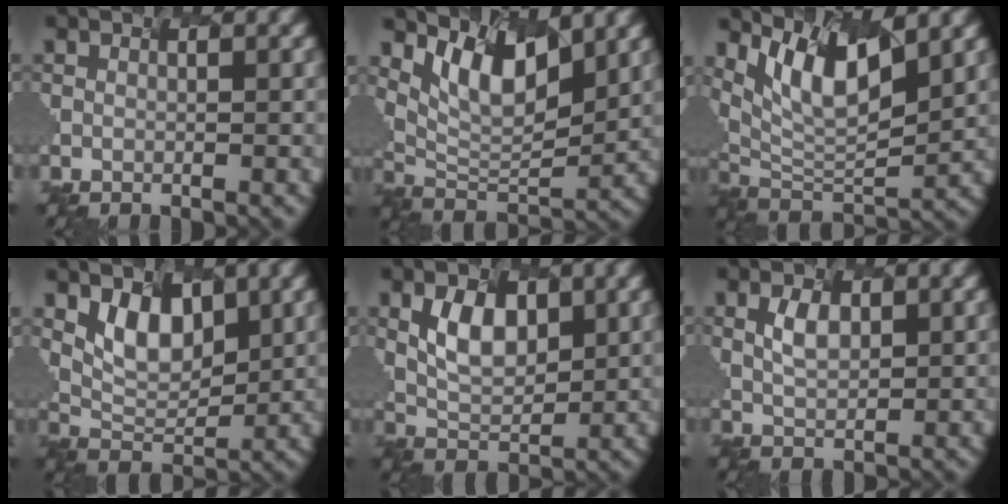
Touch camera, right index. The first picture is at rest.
{"total": 5.4, "force": [3.1, 2.3, 3.8], "torque": [-0.079, -0.016, 0.070]}
{"total": 6.4, "force": [3.3, 2.1, 5.0], "torque": [-0.108, -0.013, 0.077]}
{"total": 3.3, "force": [1.2, 2.1, 2.3], "torque": [-0.050, -0.009, 0.038]}
{"total": 3.3, "force": [0.6, 2.1, 2.5], "torque": [-0.060, -0.003, 0.026]}
{"total": 1.5, "force": [0.2, 1.0, 1.2], "torque": [-0.036, -0.002, 0.018]}